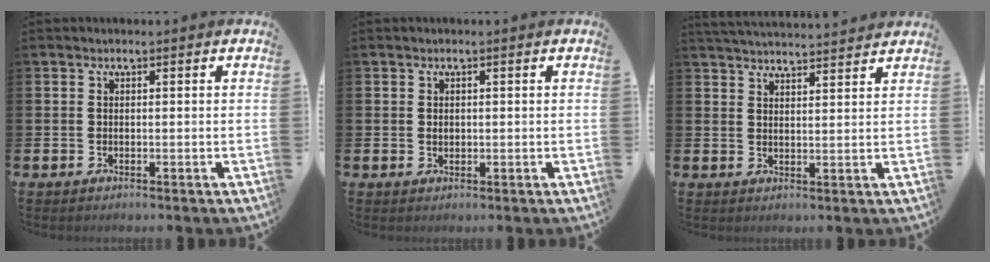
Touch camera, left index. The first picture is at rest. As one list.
[{"total": 0.8, "force": [0.2, 0.6, 0.4], "torque": [0.006, -0.001, 0.000]}, {"total": 4.0, "force": [4.0, -0.2, 0.2], "torque": [-0.009, -0.026, 0.071]}]